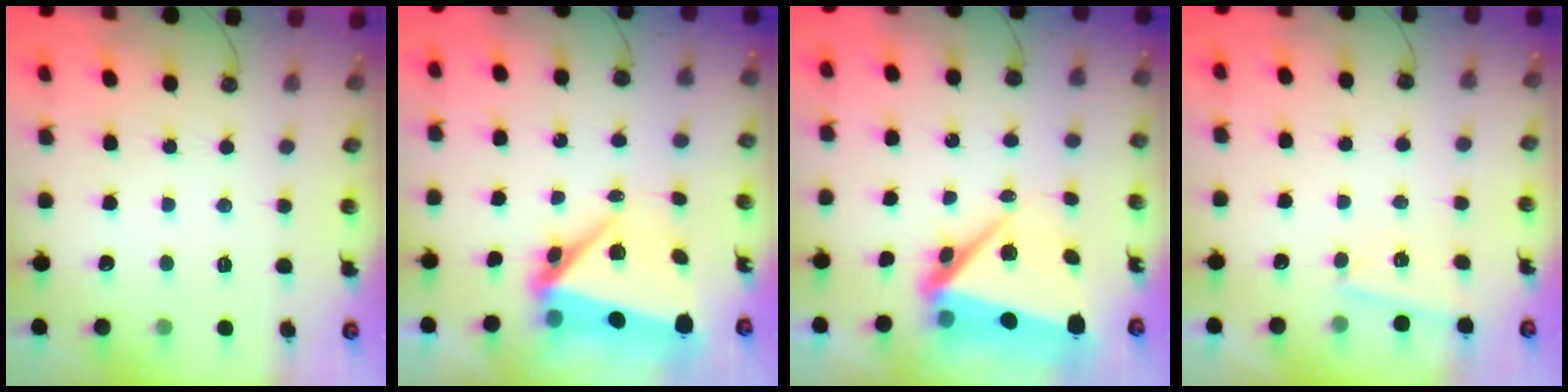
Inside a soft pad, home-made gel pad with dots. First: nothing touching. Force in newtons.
{"total": 8.4, "press": 8.2, "slide": 1.8}
{"total": 9.3, "press": 8.9, "slide": 2.8}
{"total": 2.9, "press": 2.4, "slide": 1.5}